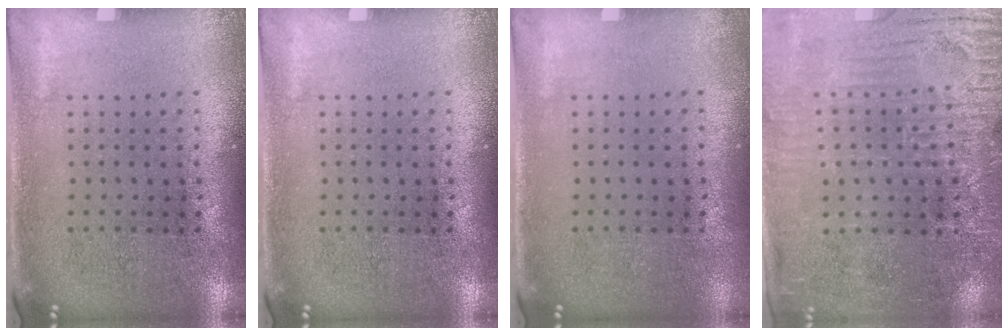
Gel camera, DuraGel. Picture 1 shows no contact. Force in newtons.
{"total": 0.0}
{"total": 0.0}
{"total": 3.5, "press": 3.4, "slide": 0.8}